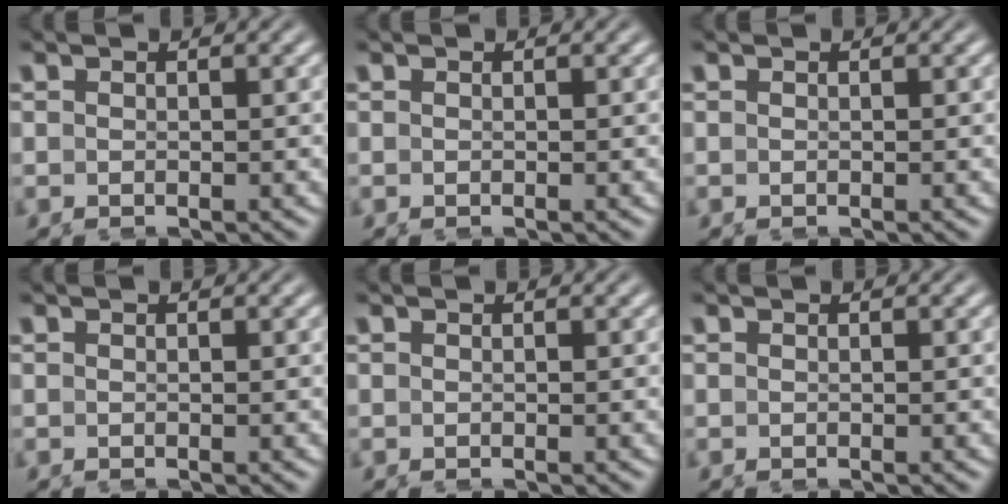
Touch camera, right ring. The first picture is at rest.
{"total": 0.0}
{"total": 0.0}
{"total": 0.0}
{"total": 0.0}
{"total": 0.0}